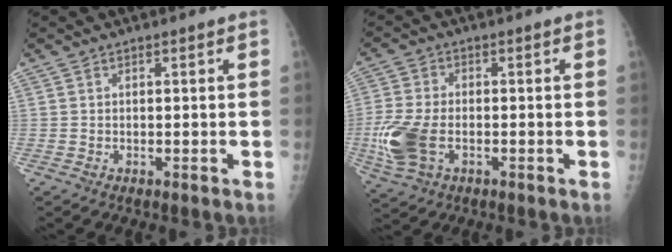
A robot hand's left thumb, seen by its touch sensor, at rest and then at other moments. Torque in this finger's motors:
{"motor_torque": [0.70, 0.75, 0.99, 0.44, 0.17]}